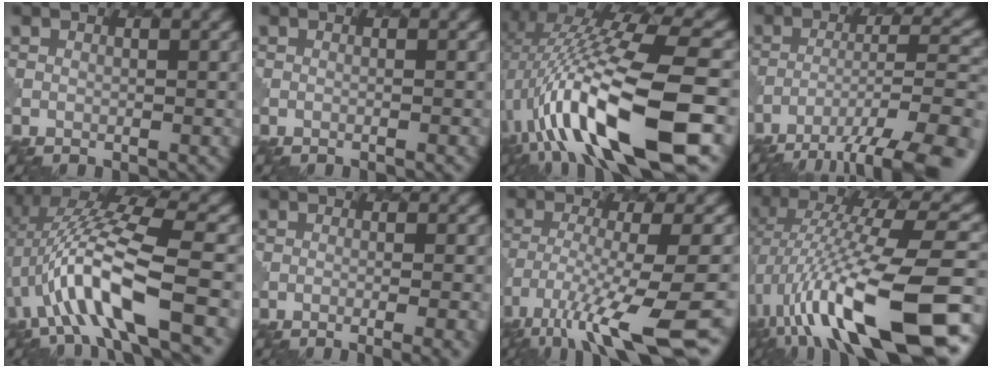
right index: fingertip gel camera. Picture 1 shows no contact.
{"total": 0.6, "force": [-0.3, 0.2, 0.5], "torque": [-0.001, -0.001, -0.010]}
{"total": 13.9, "force": [-3.1, 3.6, 13.0], "torque": [-0.251, 0.012, -0.032]}
{"total": 13.1, "force": [-9.6, 3.5, 8.3], "torque": [-0.147, -0.017, -0.124]}
{"total": 9.5, "force": [-1.8, 2.7, 8.9], "torque": [-0.175, 0.021, -0.032]}
{"total": 4.3, "force": [-2.0, 1.3, 3.5], "torque": [-0.027, 0.010, -0.027]}
{"total": 11.4, "force": [-6.9, 2.0, 8.8], "torque": [-0.157, -0.016, -0.114]}
{"total": 15.0, "force": [-3.6, 4.6, 13.8], "torque": [-0.247, 0.028, -0.052]}